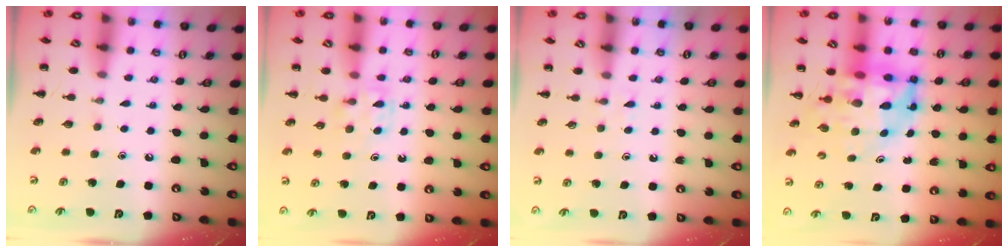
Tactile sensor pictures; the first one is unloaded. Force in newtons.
{"total": 4.2, "press": 4.0, "slide": 1.3}
{"total": 2.1, "press": 1.8, "slide": 0.9}
{"total": 9.2, "press": 8.7, "slide": 2.7}